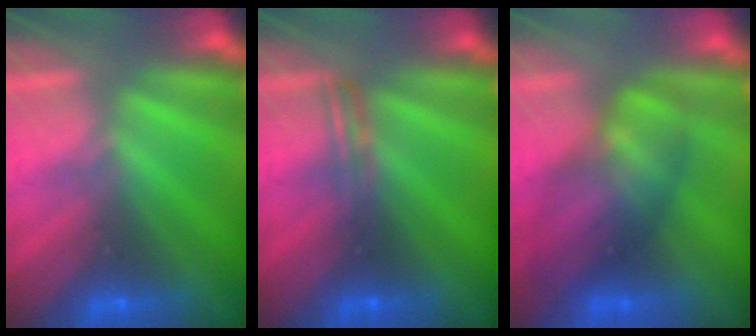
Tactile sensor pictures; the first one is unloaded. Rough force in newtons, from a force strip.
{"total": 2.4}
{"total": 7.7}